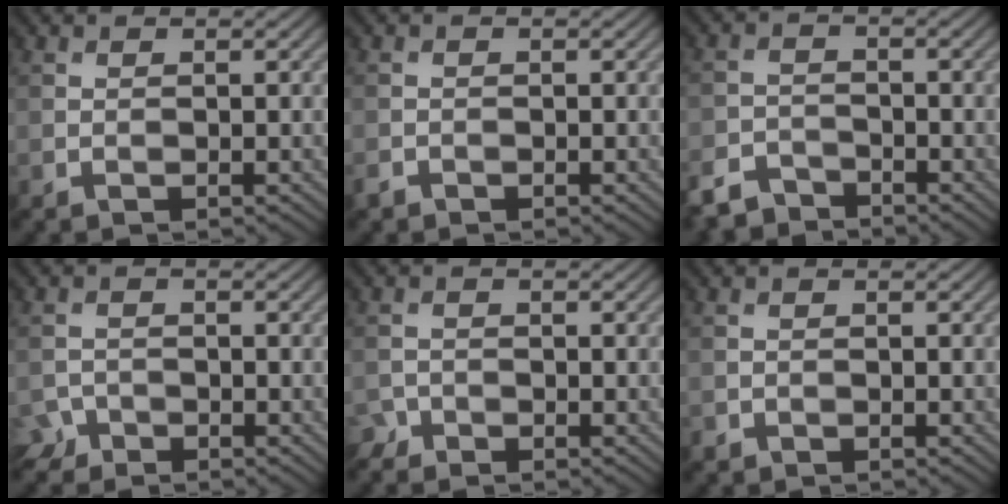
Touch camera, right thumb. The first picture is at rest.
{"total": 0.9, "force": [-0.7, 0.5, 0.1], "torque": [-0.004, -0.003, -0.016]}
{"total": 4.4, "force": [-4.0, 1.5, 1.0], "torque": [-0.019, -0.006, -0.087]}
{"total": 2.1, "force": [-1.7, 1.1, 0.3], "torque": [-0.006, -0.001, -0.042]}
{"total": 1.5, "force": [-1.3, 0.7, 0.0], "torque": [-0.001, 0.000, -0.032]}
{"total": 0.7, "force": [-0.5, 0.4, 0.0], "torque": [0.000, -0.004, -0.011]}